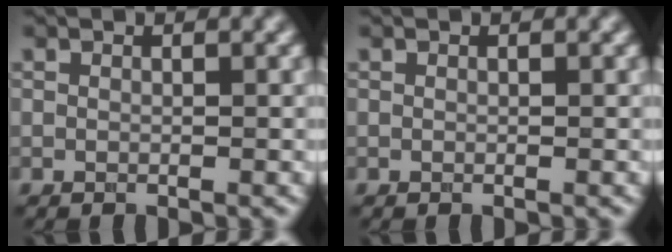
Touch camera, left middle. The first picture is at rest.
{"total": 0.0}